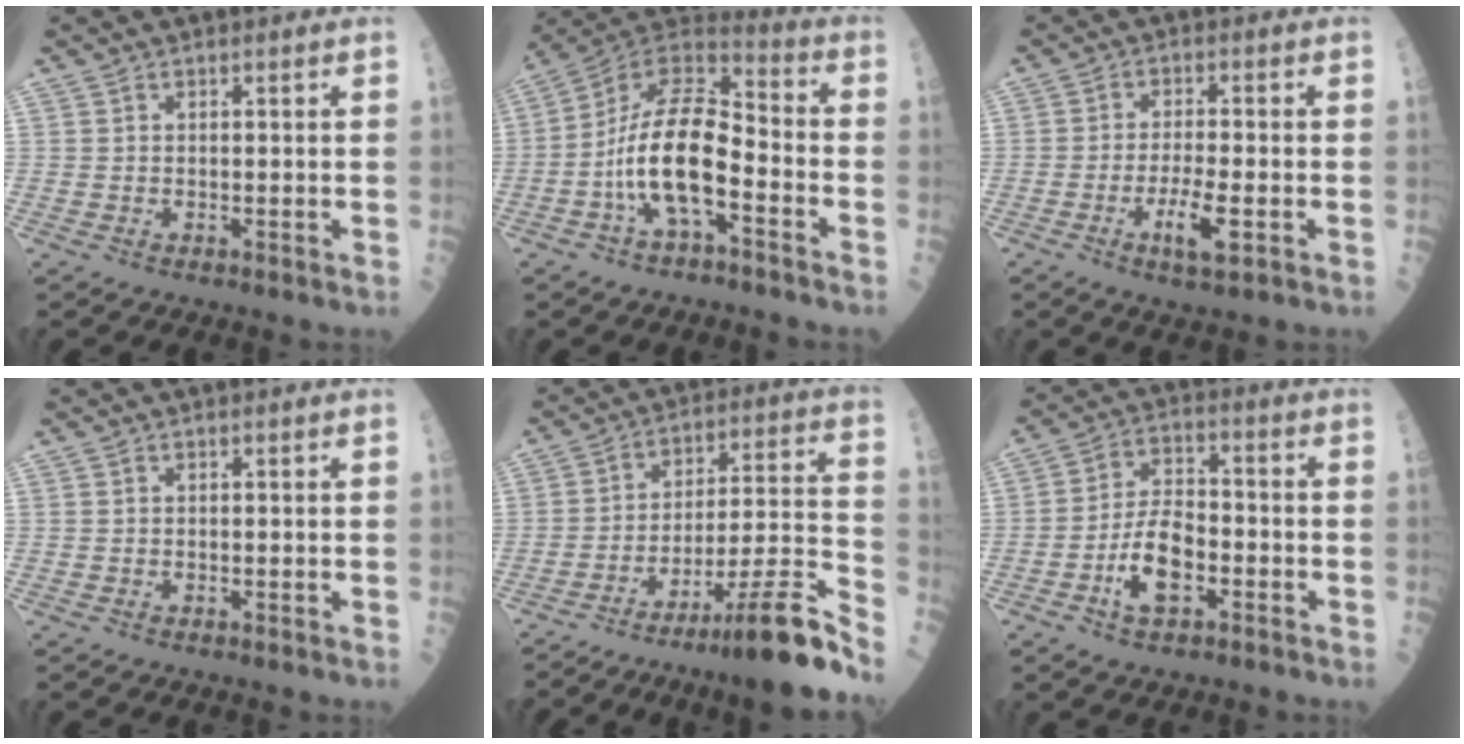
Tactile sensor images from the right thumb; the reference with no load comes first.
{"total": 15.9, "force": [-4.6, 6.4, 13.9], "torque": [-0.255, 0.059, -0.086]}
{"total": 6.2, "force": [-2.2, 1.2, 5.7], "torque": [-0.113, 0.001, -0.037]}
{"total": 0.0}
{"total": 18.8, "force": [-13.5, 0.7, 13.1], "torque": [-0.173, 0.087, -0.208]}
{"total": 9.5, "force": [-3.4, 4.8, 7.5], "torque": [-0.133, 0.031, -0.063]}